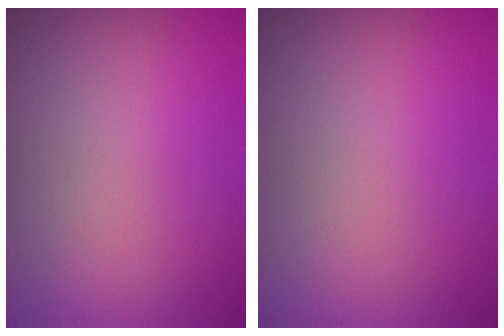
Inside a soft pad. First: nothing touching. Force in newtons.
{"total": 0.0}